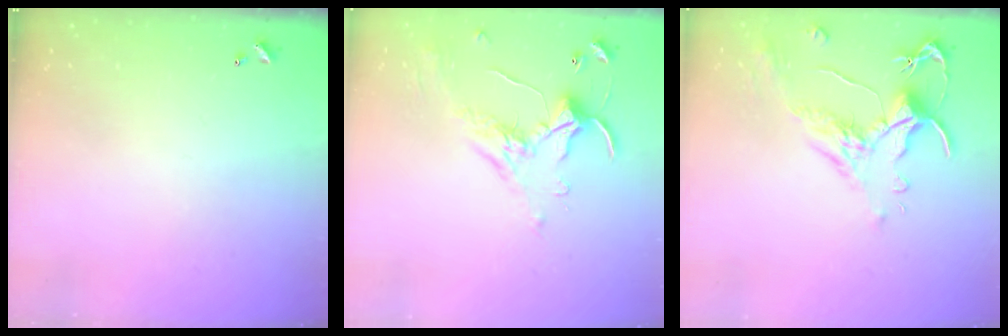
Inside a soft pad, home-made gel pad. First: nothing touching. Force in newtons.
{"total": 1.2, "press": 0.6, "slide": 1.1}
{"total": 1.6, "press": 1.1, "slide": 1.1}